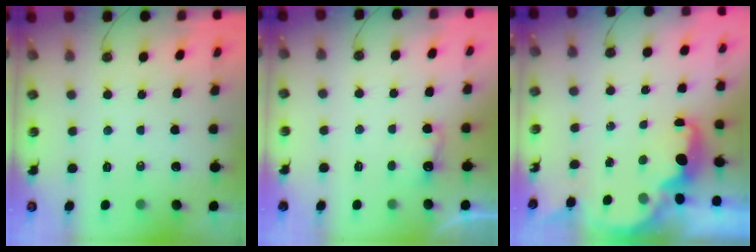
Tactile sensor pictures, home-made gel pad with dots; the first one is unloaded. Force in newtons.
{"total": 3.5, "press": 3.3, "slide": 1.0}
{"total": 2.3, "press": 2.3, "slide": 0.4}